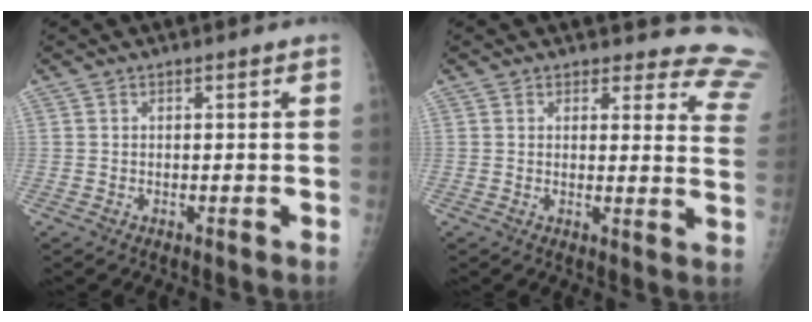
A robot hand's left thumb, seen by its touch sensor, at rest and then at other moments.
{"total": 13.0, "force": [12.4, 3.6, 0.5], "torque": [0.059, -0.118, 0.090]}